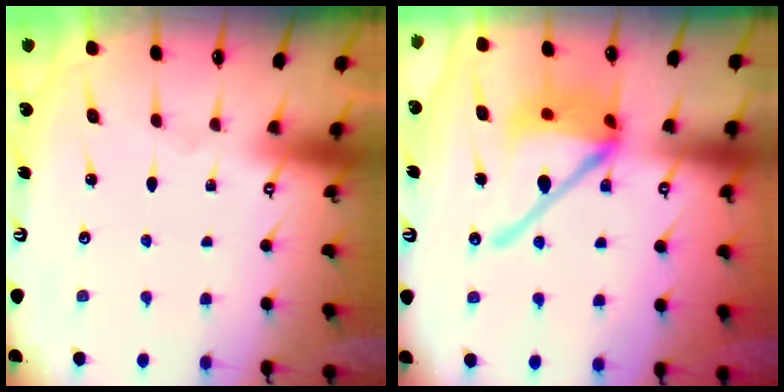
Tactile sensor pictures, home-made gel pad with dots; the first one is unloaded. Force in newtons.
{"total": 15.9, "press": 15.7, "slide": 2.5}